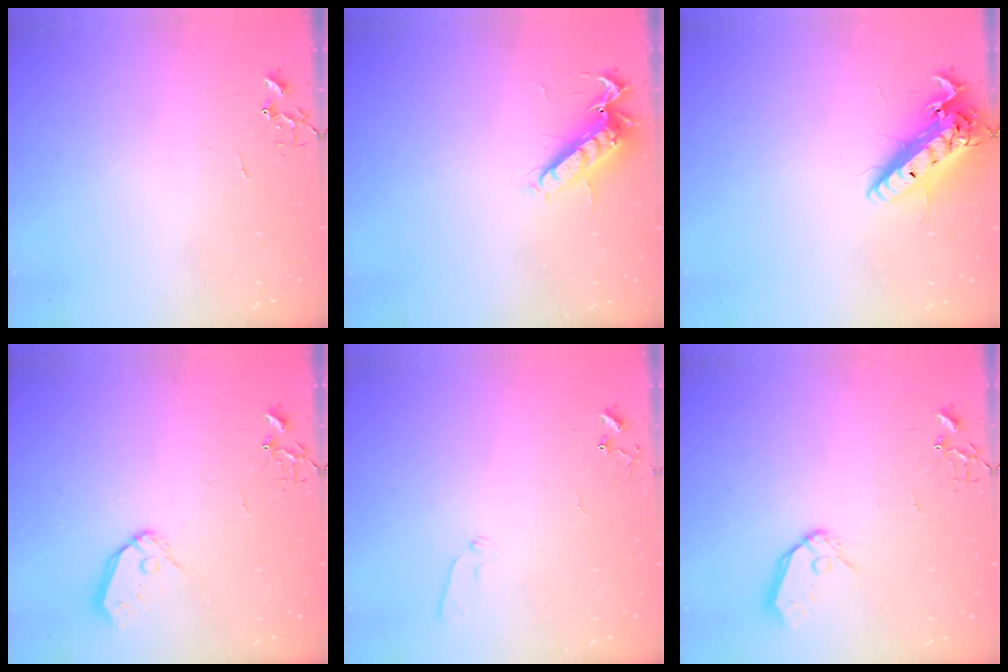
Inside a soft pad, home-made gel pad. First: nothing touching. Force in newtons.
{"total": 12.9, "press": 12.8, "slide": 1.4}
{"total": 17.4, "press": 16.9, "slide": 4.1}
{"total": 8.6, "press": 8.6, "slide": 0.7}
{"total": 5.6, "press": 5.6, "slide": 0.6}
{"total": 9.2, "press": 9.1, "slide": 0.9}